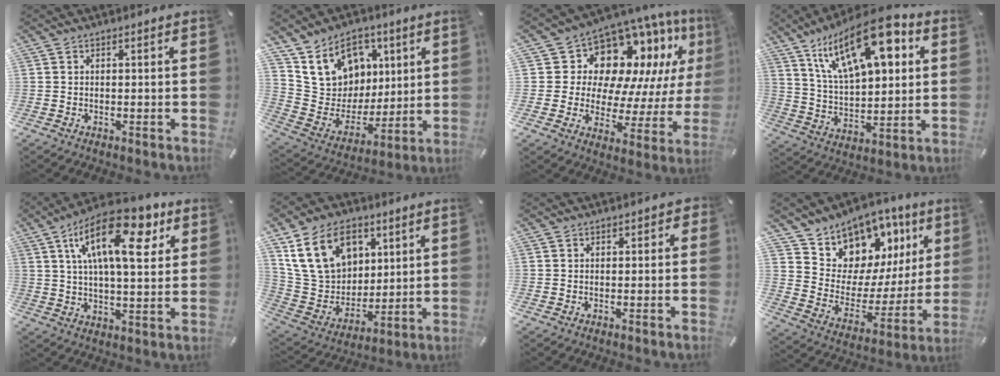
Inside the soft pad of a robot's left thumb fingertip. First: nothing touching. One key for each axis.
{"total": 14.7, "fx": 7.7, "fy": 12.1, "fz": 3.0, "tx": -0.056, "ty": -0.061, "tz": 0.156}
{"total": 13.8, "fx": 8.3, "fy": 9.4, "fz": 5.6, "tx": -0.085, "ty": -0.093, "tz": 0.145}
{"total": 21.0, "fx": 10.6, "fy": 9.6, "fz": 15.4, "tx": -0.277, "ty": -0.044, "tz": 0.174}
{"total": 19.8, "fx": 8.7, "fy": 8.6, "fz": 15.6, "tx": -0.266, "ty": -0.021, "tz": 0.134}
{"total": 17.9, "fx": 7.9, "fy": 13.2, "fz": 9.1, "tx": -0.174, "ty": -0.021, "tz": 0.153}
{"total": 1.1, "fx": -0.1, "fy": 1.1, "fz": 0.4, "tx": 0.001, "ty": 0.003, "tz": -0.005}
{"total": 10.8, "fx": 8.9, "fy": 6.1, "fz": -1.0, "tx": 0.004, "ty": -0.117, "tz": 0.160}